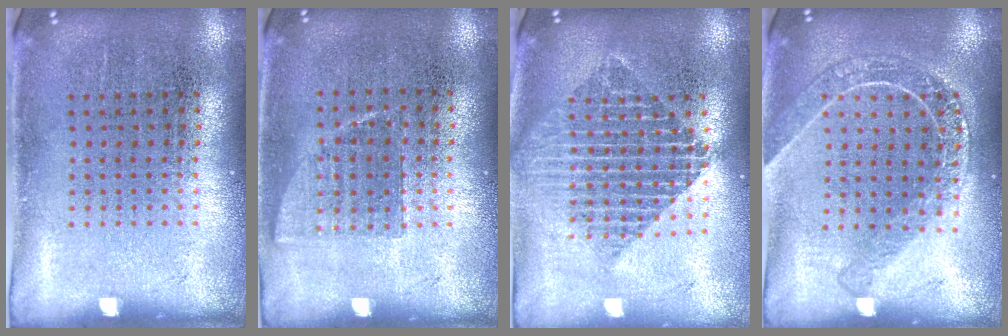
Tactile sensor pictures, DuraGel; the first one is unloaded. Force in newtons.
{"total": 0.7, "press": 0.6, "slide": 0.4}
{"total": 2.0, "press": 1.6, "slide": 1.2}
{"total": 1.8, "press": 1.6, "slide": 0.7}